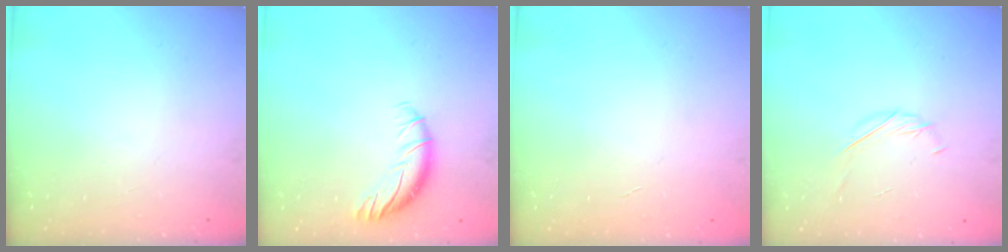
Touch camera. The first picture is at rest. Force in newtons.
{"total": 8.5, "press": 8.5, "slide": 0.6}
{"total": 0.0}
{"total": 4.0, "press": 3.9, "slide": 1.0}